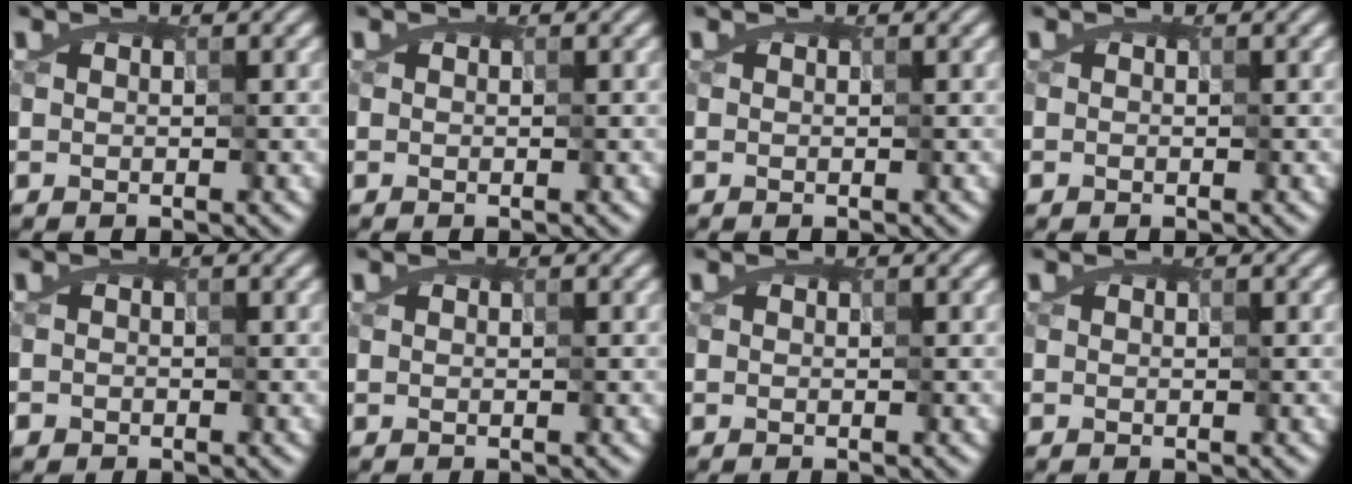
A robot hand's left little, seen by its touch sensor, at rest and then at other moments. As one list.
[{"total": 0.0}, {"total": 0.0}, {"total": 0.0}, {"total": 0.5, "force": [-0.5, 0.3, -0.1], "torque": [0.003, -0.001, -0.010]}, {"total": 0.0}, {"total": 0.0}, {"total": 0.0}]